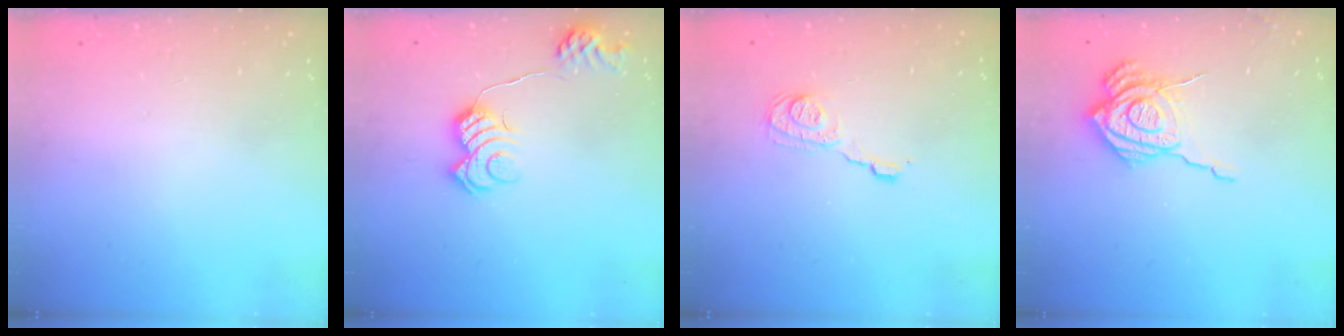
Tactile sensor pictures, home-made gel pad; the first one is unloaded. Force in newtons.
{"total": 13.0, "press": 13.0, "slide": 0.4}
{"total": 8.4, "press": 8.4, "slide": 0.3}
{"total": 15.0, "press": 14.8, "slide": 1.8}